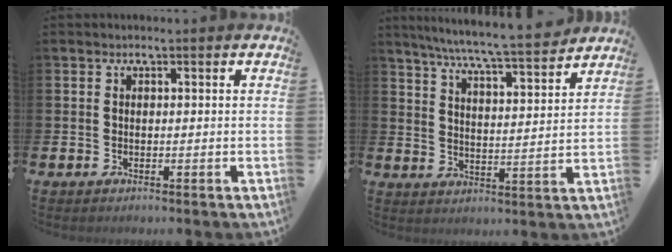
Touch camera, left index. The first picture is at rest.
{"total": 7.5, "force": [7.0, -0.2, 2.5], "torque": [-0.076, -0.048, 0.123]}